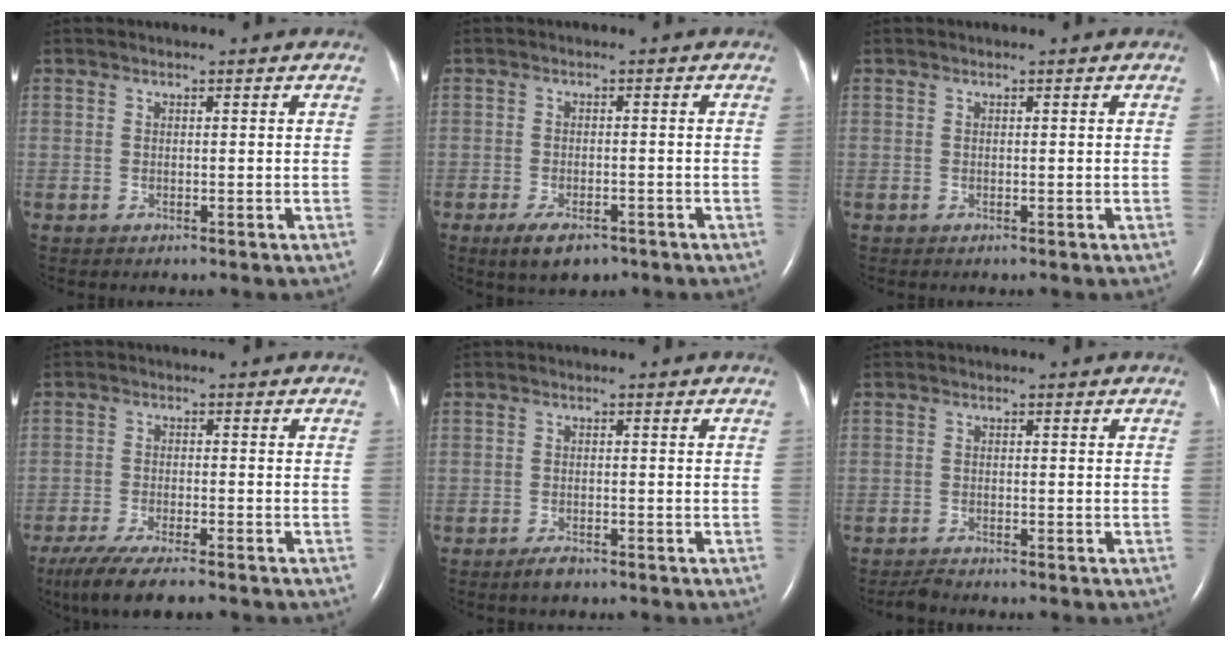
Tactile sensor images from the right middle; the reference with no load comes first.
{"total": 5.0, "force": [-3.3, 2.0, 3.1], "torque": [-0.059, -0.006, -0.050]}
{"total": 0.0}
{"total": 10.2, "force": [-8.1, 1.4, 6.0], "torque": [-0.102, -0.025, -0.130]}
{"total": 1.9, "force": [-1.5, 0.6, 1.0], "torque": [-0.028, -0.003, -0.024]}
{"total": 1.5, "force": [-1.4, 0.1, 0.4], "torque": [-0.018, -0.007, -0.025]}